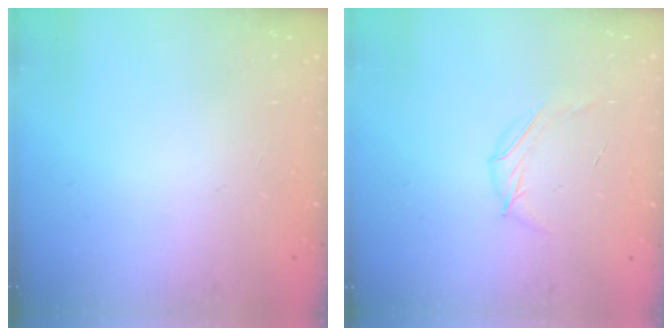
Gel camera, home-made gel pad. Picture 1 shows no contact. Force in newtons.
{"total": 5.2, "press": 5.1, "slide": 1.0}